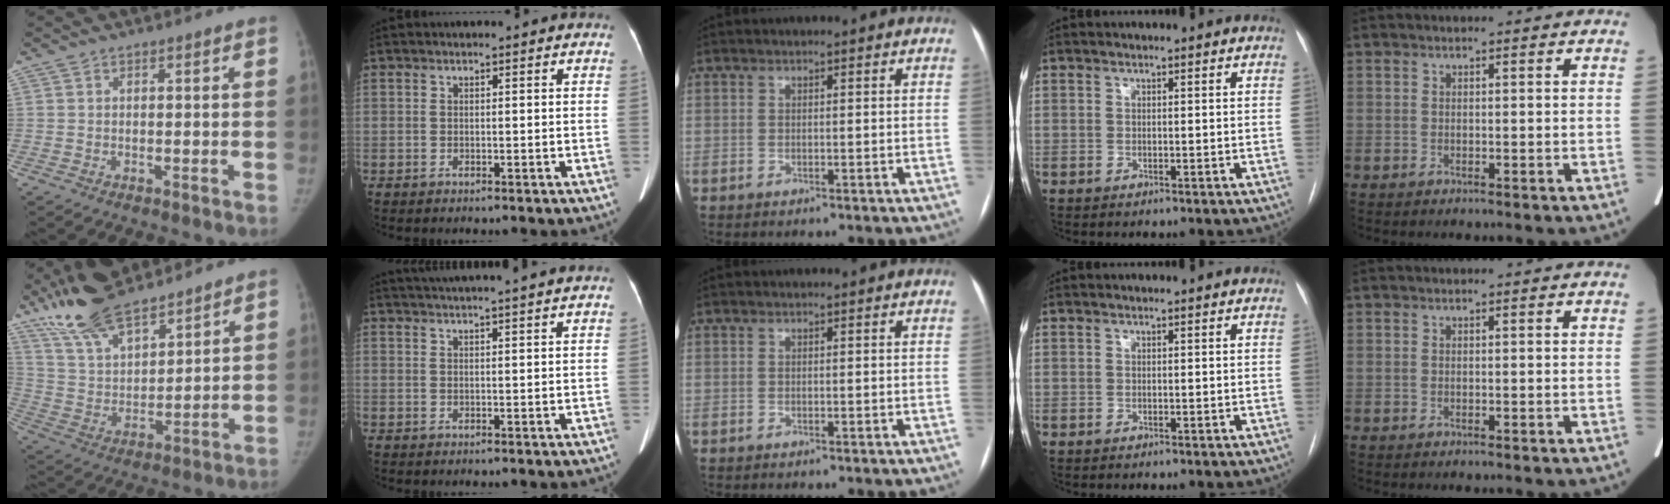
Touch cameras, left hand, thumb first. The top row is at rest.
{"thumb": {"total": 16.4, "force": [12.9, 5.5, 8.5], "torque": [-0.128, -0.054, 0.245]}, "index": {"total": 10.6, "force": [9.6, -1.2, 4.4], "torque": [-0.072, 0.020, 0.124]}}